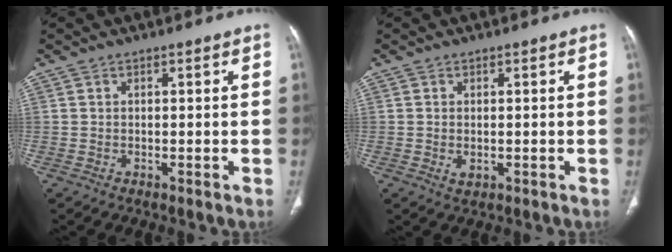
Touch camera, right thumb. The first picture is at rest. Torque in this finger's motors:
{"motor_torque": [-0.38, 0.17, -0.12, 0.61, 0.04]}